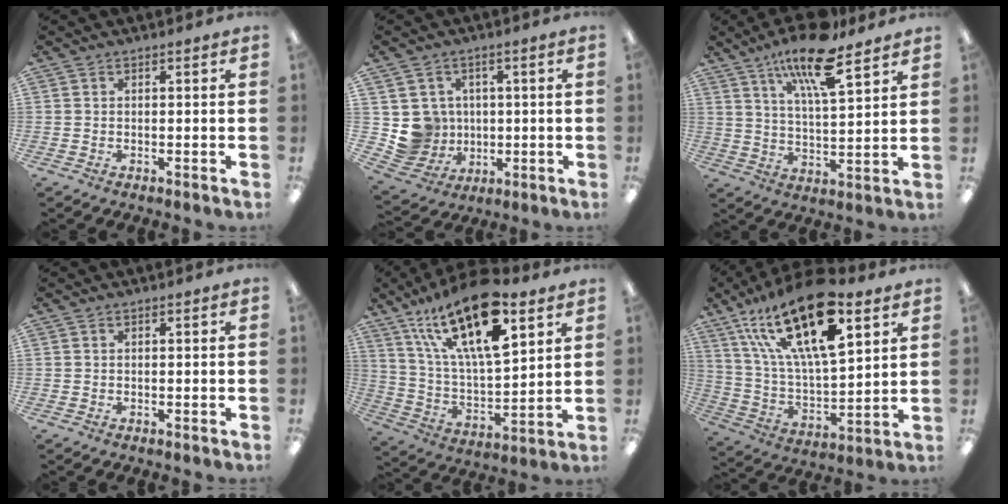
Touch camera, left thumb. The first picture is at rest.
{"total": 8.0, "force": [1.0, 7.9, 0.6], "torque": [-0.041, -0.004, 0.032]}
{"total": 15.6, "force": [10.7, 4.2, 10.6], "torque": [-0.188, -0.048, 0.175]}
{"total": 0.0}
{"total": 24.7, "force": [15.0, 9.3, 17.2], "torque": [-0.312, -0.078, 0.253]}
{"total": 26.1, "force": [15.2, 9.9, 18.8], "torque": [-0.353, -0.075, 0.259]}